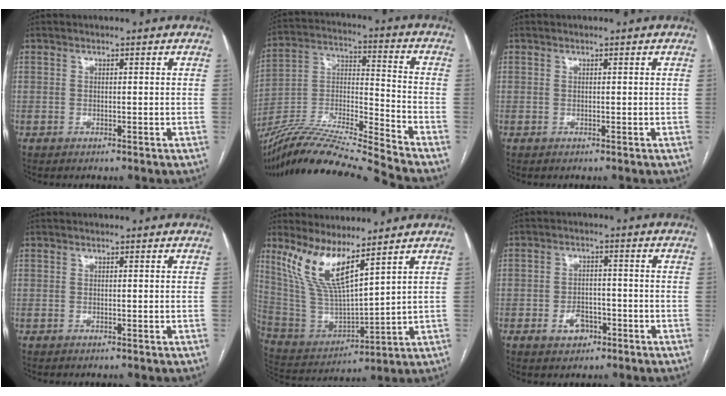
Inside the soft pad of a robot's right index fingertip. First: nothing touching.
{"total": 19.8, "force": [-18.0, -1.9, 7.9], "torque": [-0.167, 0.000, -0.327]}
{"total": 0.0}
{"total": 0.0}
{"total": 11.8, "force": [7.9, 2.1, 8.5], "torque": [-0.187, -0.008, 0.170]}
{"total": 4.6, "force": [-2.1, 3.2, 2.6], "torque": [-0.044, 0.006, -0.029]}